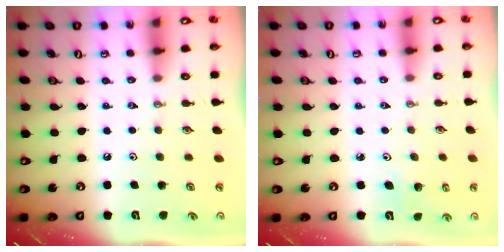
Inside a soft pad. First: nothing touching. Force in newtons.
{"total": 2.9, "press": 2.8, "slide": 0.3}